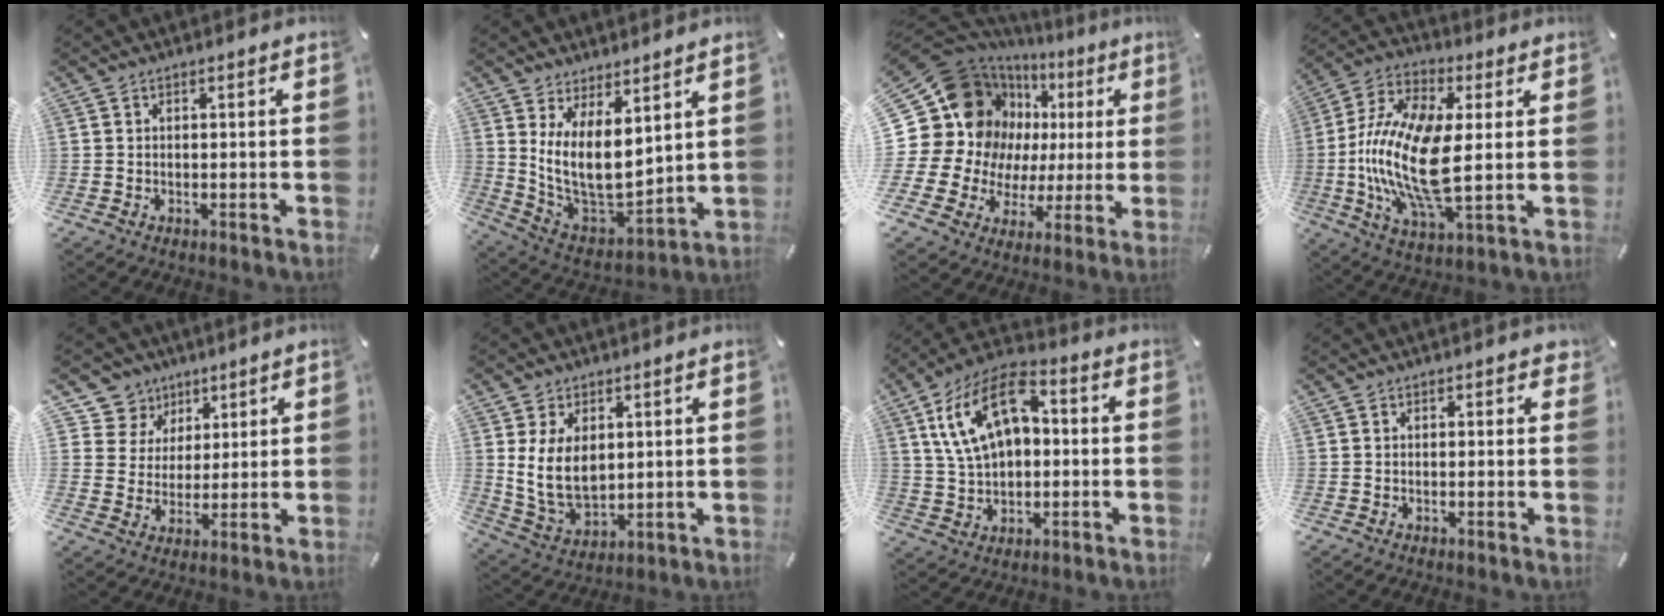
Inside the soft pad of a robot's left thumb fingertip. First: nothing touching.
{"total": 13.4, "force": [5.6, 7.3, 9.7], "torque": [-0.199, -0.066, 0.110]}
{"total": 20.7, "force": [5.0, 17.2, 10.4], "torque": [-0.193, -0.053, 0.113]}
{"total": 18.9, "force": [-0.3, 7.4, 17.3], "torque": [-0.381, -0.021, -0.006]}
{"total": 8.7, "force": [4.8, 7.3, -0.1], "torque": [-0.011, -0.044, 0.092]}
{"total": 10.8, "force": [2.3, 7.6, 7.3], "torque": [-0.167, -0.008, 0.041]}
{"total": 15.5, "force": [4.7, 10.1, 10.8], "torque": [-0.232, 0.004, 0.084]}
{"total": 1.1, "force": [0.7, 0.7, 0.6], "torque": [0.004, -0.004, 0.009]}